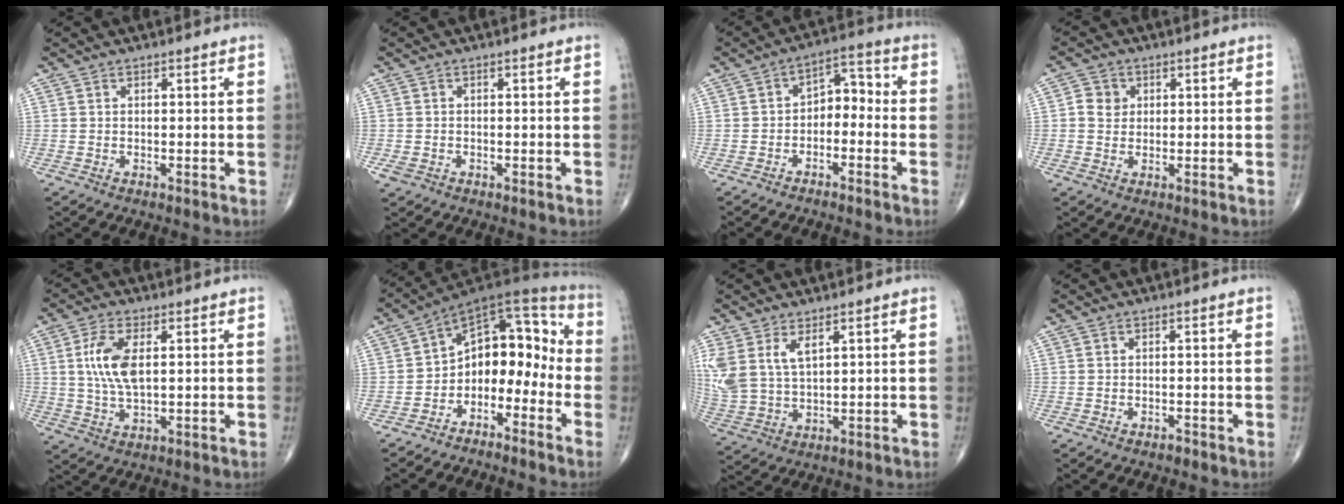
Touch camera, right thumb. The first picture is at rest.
{"total": 1.9, "force": [-0.8, 1.4, 0.9], "torque": [-0.018, 0.004, -0.013]}
{"total": 6.3, "force": [-2.2, 4.2, 4.2], "torque": [-0.038, 0.046, -0.047]}
{"total": 3.5, "force": [0.7, 3.2, 1.2], "torque": [-0.005, 0.002, 0.007]}
{"total": 8.2, "force": [1.5, 3.7, 7.2], "torque": [-0.154, -0.004, 0.031]}
{"total": 13.3, "force": [-4.5, 8.9, 8.9], "torque": [-0.078, 0.098, -0.084]}
{"total": 9.2, "force": [4.1, 5.0, 6.5], "torque": [-0.148, -0.009, 0.097]}
{"total": 0.8, "force": [-0.6, 0.3, 0.2], "torque": [-0.002, 0.003, -0.012]}